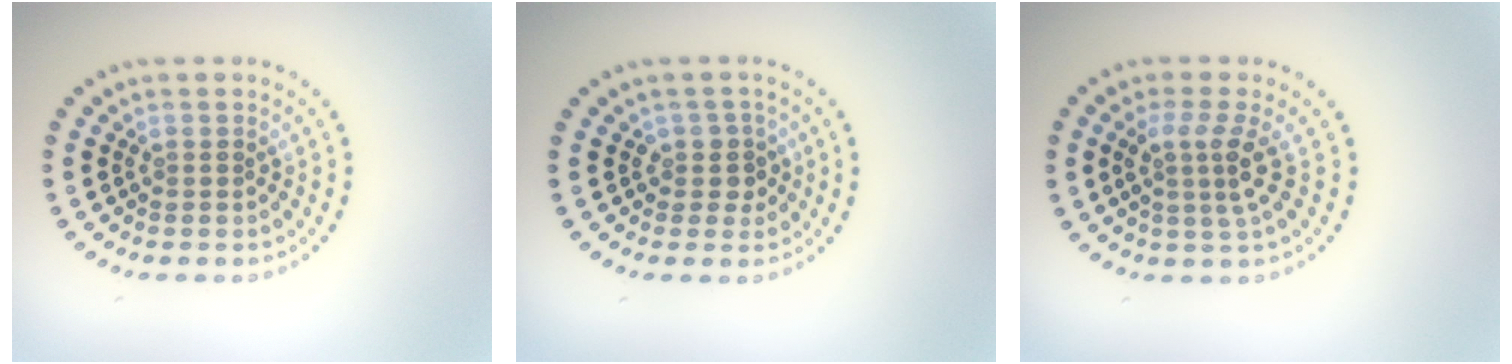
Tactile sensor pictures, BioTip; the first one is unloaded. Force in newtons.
{"total": 1.8, "press": 1.5, "slide": 0.9}
{"total": 2.9, "press": 2.1, "slide": 2.0}